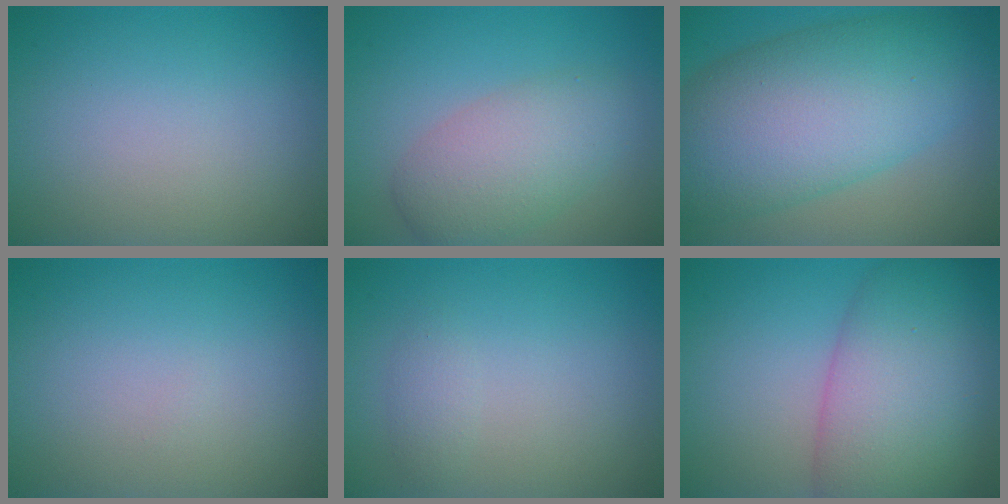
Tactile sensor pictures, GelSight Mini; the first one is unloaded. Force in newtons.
{"total": 5.0, "press": 5.0, "slide": 0.2}
{"total": 12.1, "press": 12.1, "slide": 0.2}
{"total": 0.0}
{"total": 1.0, "press": 1.0, "slide": 0.0}
{"total": 10.2, "press": 10.2, "slide": 0.4}